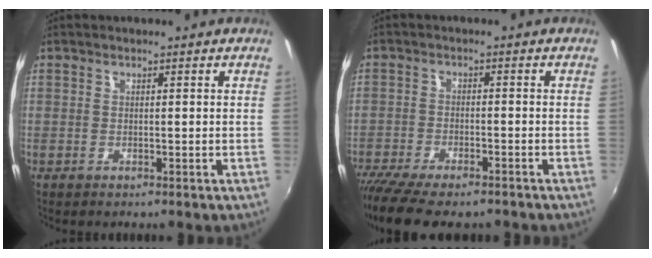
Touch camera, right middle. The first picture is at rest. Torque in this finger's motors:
{"motor_torque": [1.14, -1.00, 0.22, 0.13]}